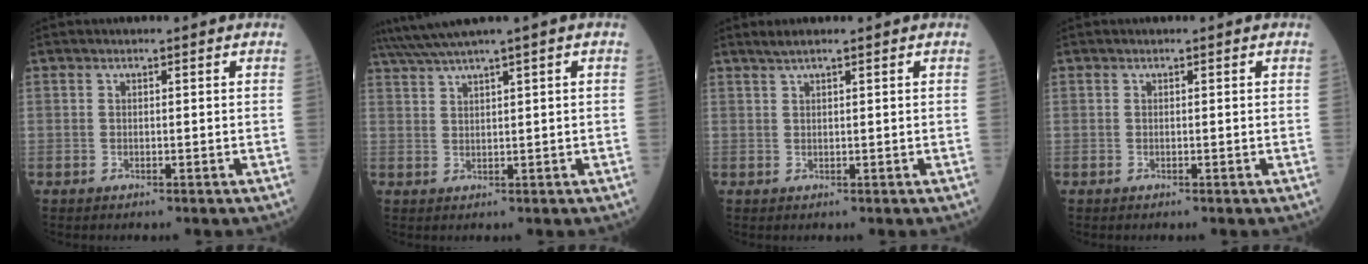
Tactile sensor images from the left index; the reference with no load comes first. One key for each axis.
{"total": 5.2, "fx": 3.9, "fy": -1.3, "fz": 3.1, "tx": -0.072, "ty": 0.019, "tz": 0.082}
{"total": 1.9, "fx": 1.6, "fy": -0.1, "fz": 1.1, "tx": -0.022, "ty": 0.012, "tz": 0.031}
{"total": 0.0}